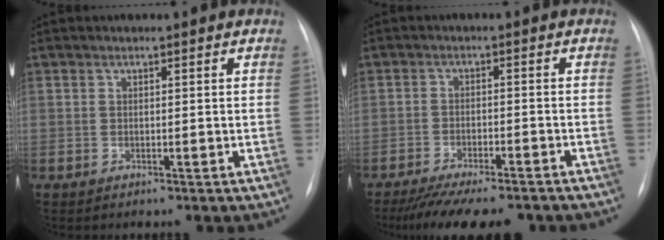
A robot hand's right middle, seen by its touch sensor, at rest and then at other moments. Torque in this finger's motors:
{"motor_torque": [0.34, -0.36, 0.18, 0.06]}